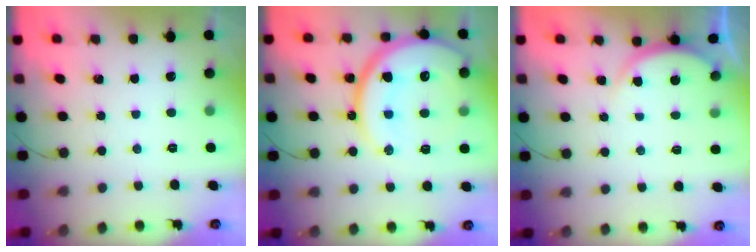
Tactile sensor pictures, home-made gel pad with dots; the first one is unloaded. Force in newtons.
{"total": 22.6, "press": 22.5, "slide": 1.9}
{"total": 4.1, "press": 4.0, "slide": 0.5}